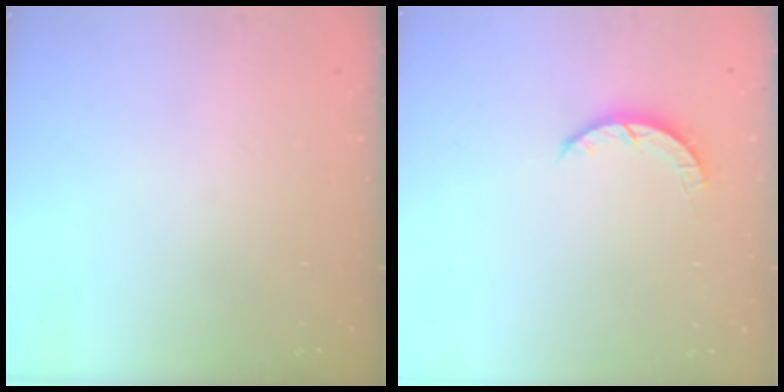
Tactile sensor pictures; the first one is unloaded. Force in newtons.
{"total": 2.7, "press": 2.7, "slide": 0.4}